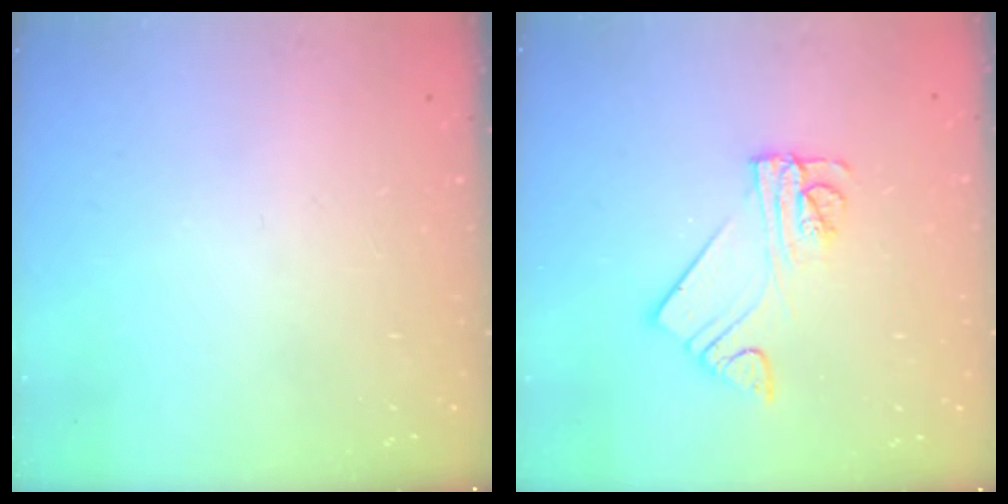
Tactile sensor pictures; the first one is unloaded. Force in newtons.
{"total": 7.0, "press": 7.0, "slide": 0.7}